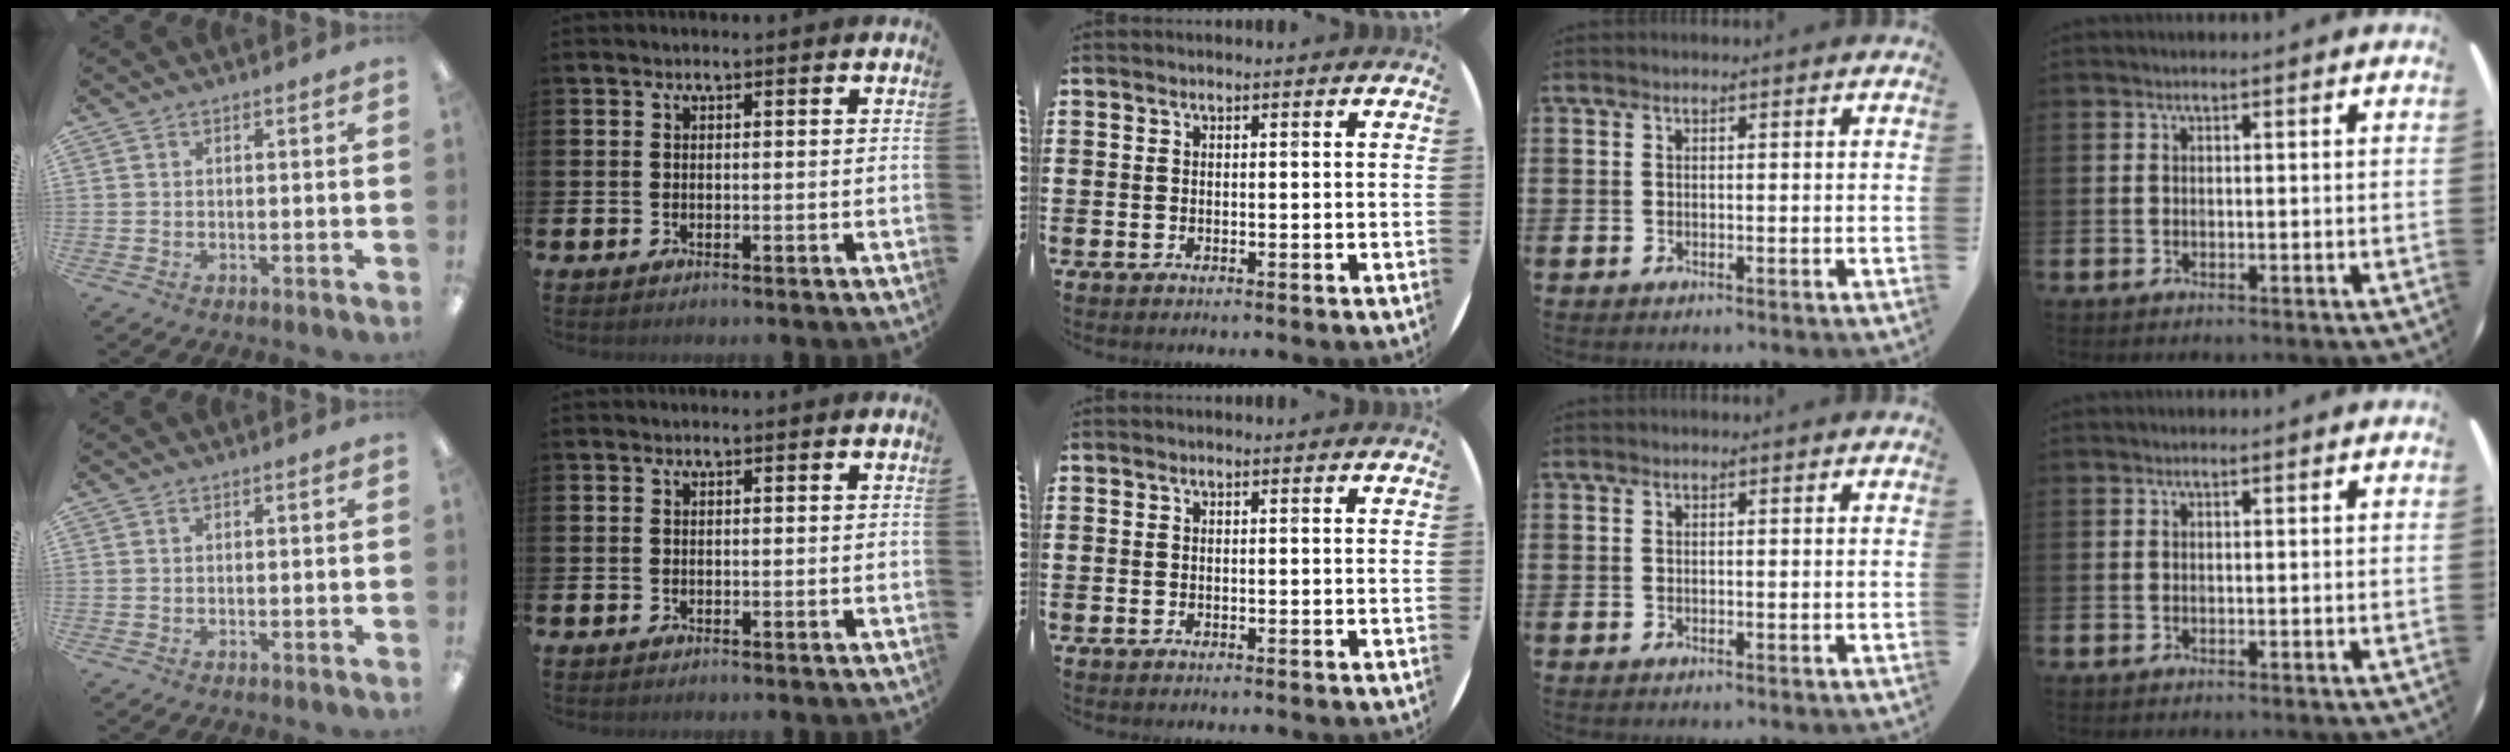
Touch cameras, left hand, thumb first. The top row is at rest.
{}